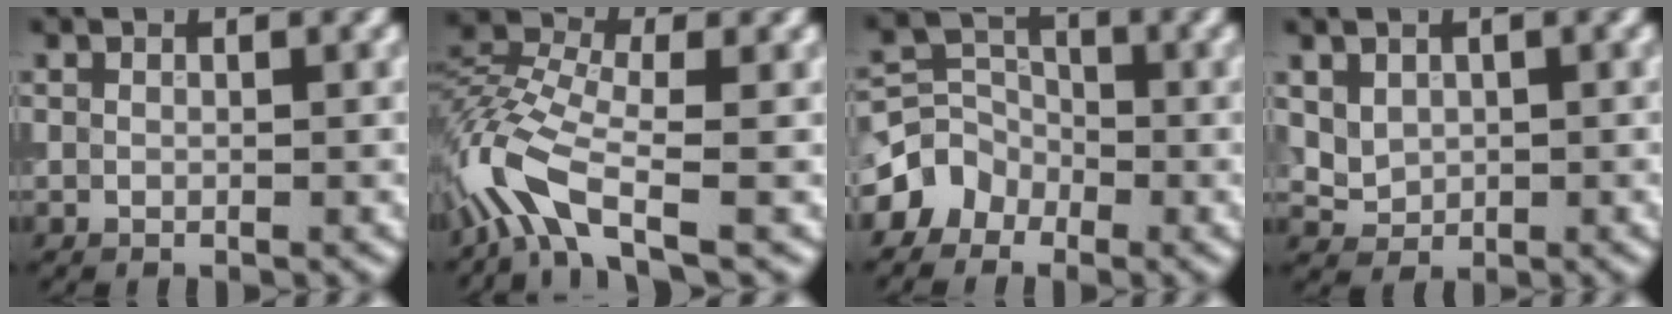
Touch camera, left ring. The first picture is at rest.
{"total": 6.1, "force": [-3.4, 2.4, 4.5], "torque": [-0.101, 0.002, -0.084]}
{"total": 3.8, "force": [-2.1, 3.1, 1.0], "torque": [0.000, 0.014, -0.053]}
{"total": 2.0, "force": [0.6, 1.7, 0.9], "torque": [-0.016, -0.006, 0.017]}